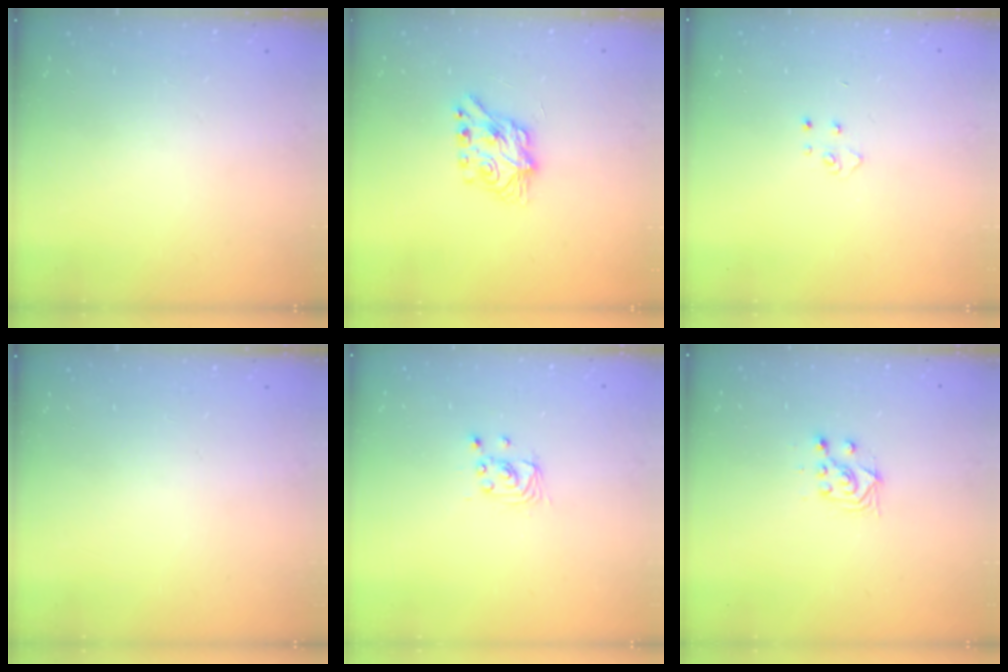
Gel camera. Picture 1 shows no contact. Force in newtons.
{"total": 7.2, "press": 7.2, "slide": 0.1}
{"total": 3.3, "press": 3.3, "slide": 0.4}
{"total": 0.0}
{"total": 2.4, "press": 2.4, "slide": 0.2}
{"total": 4.9, "press": 4.8, "slide": 1.0}